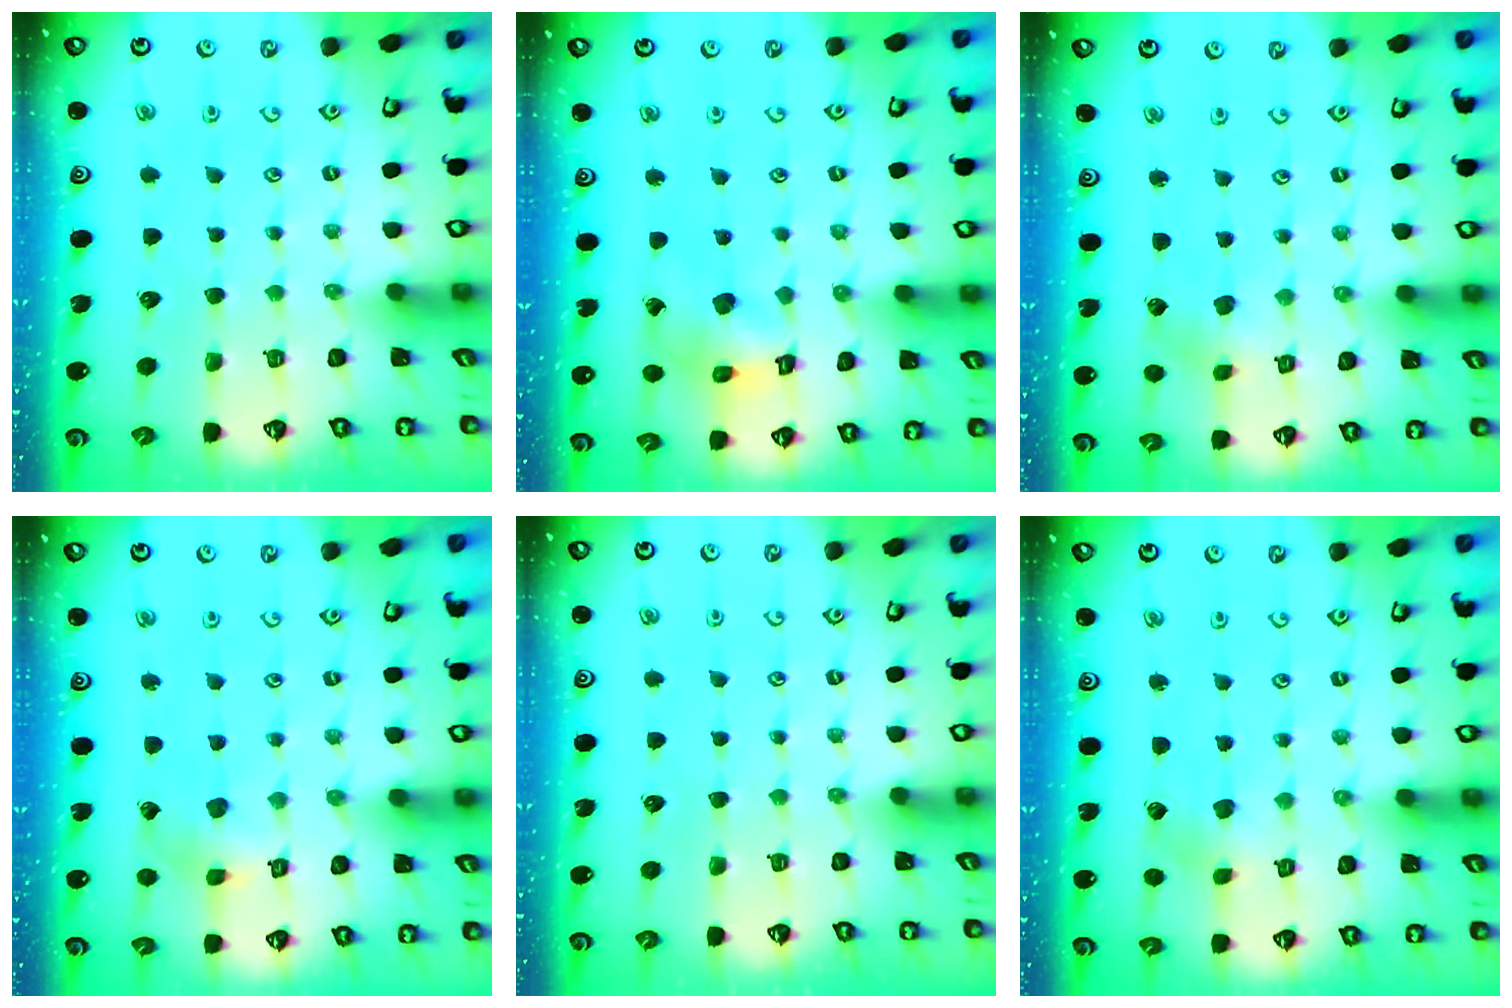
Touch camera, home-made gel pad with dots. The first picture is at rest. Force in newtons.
{"total": 11.3, "press": 11.2, "slide": 1.4}
{"total": 1.7, "press": 1.7, "slide": 0.3}
{"total": 3.3, "press": 3.3, "slide": 0.3}
{"total": 0.0}
{"total": 3.0, "press": 3.0, "slide": 0.4}